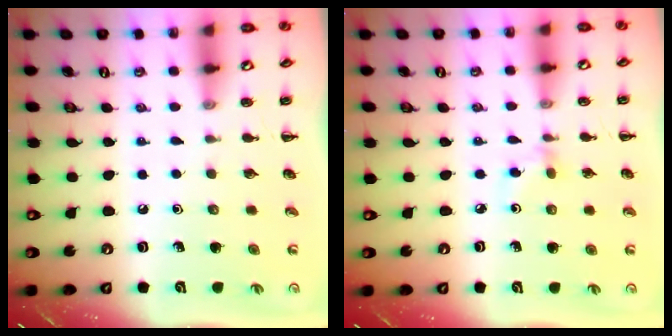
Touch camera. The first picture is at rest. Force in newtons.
{"total": 3.0, "press": 2.8, "slide": 1.2}